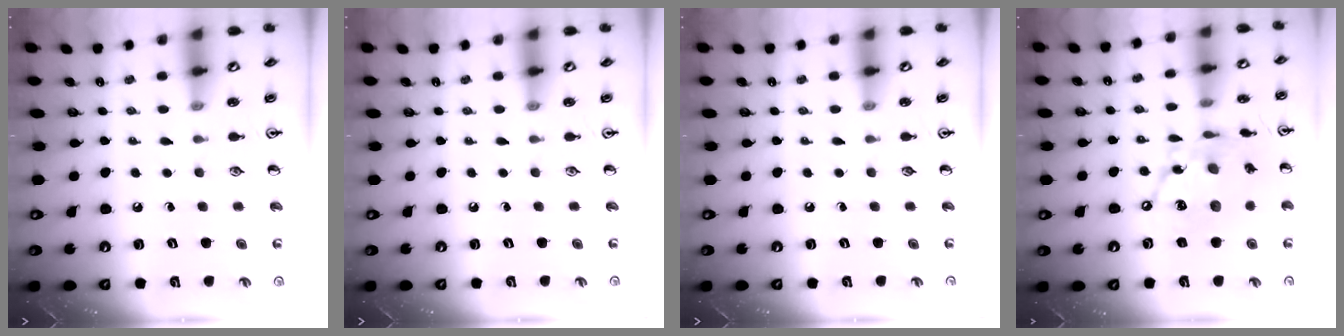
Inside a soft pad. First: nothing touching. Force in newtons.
{"total": 0.0}
{"total": 0.0}
{"total": 14.6, "press": 14.5, "slide": 1.4}